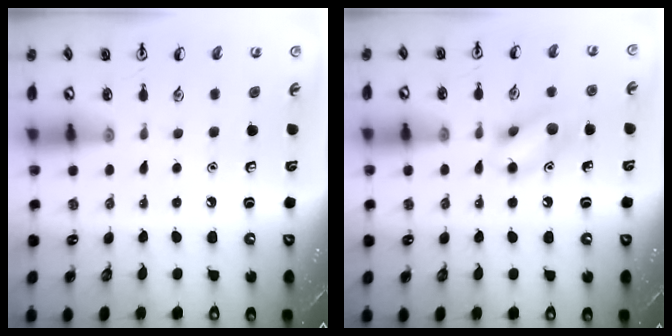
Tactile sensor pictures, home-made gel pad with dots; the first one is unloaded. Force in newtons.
{"total": 10.2, "press": 10.1, "slide": 0.9}